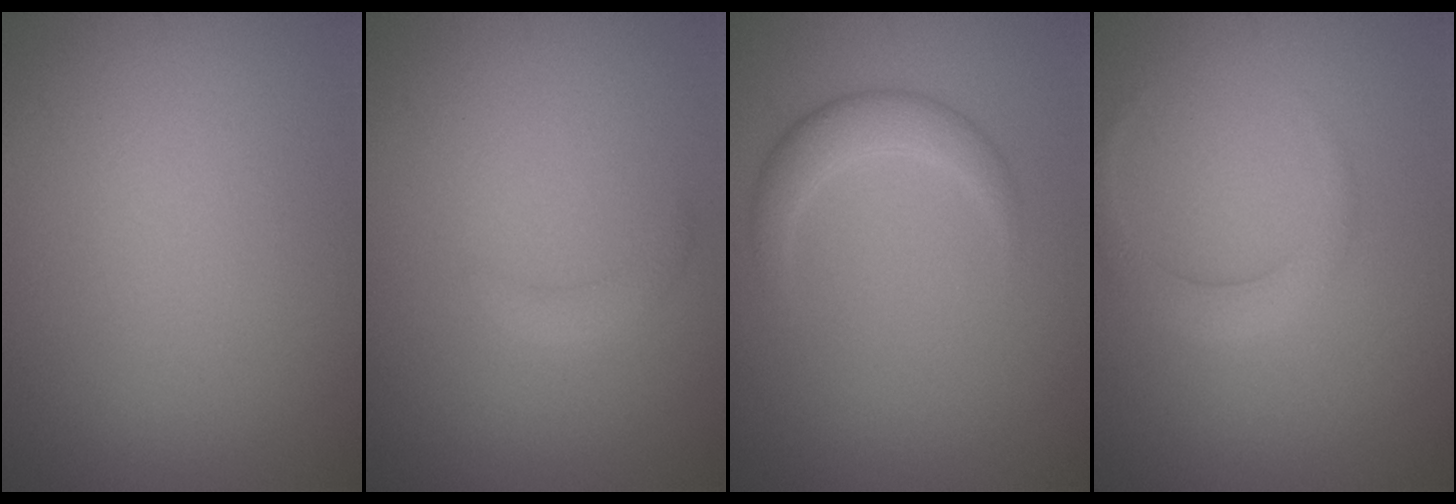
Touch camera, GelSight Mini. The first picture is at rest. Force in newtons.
{"total": 1.1, "press": 1.1, "slide": 0.0}
{"total": 2.2, "press": 2.2, "slide": 0.1}
{"total": 2.0, "press": 2.0, "slide": 0.1}